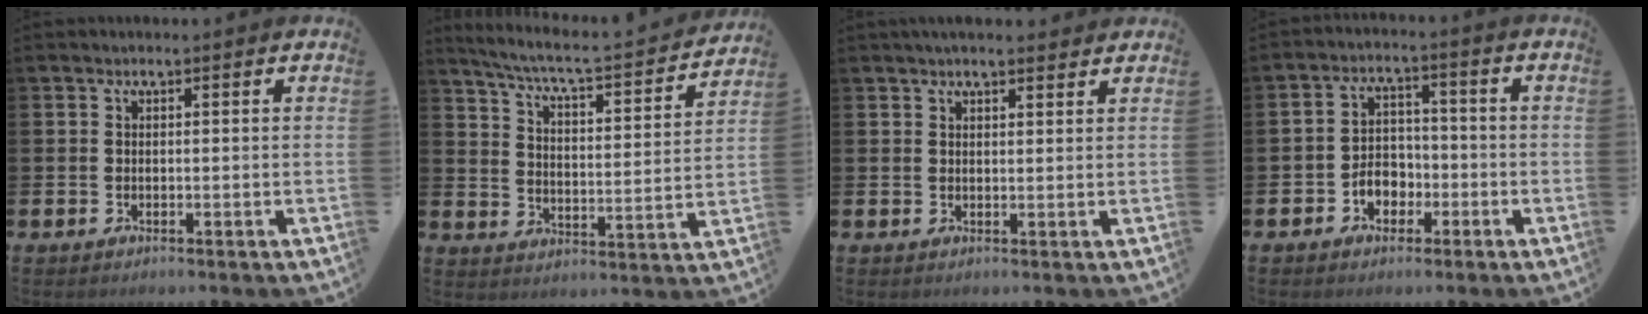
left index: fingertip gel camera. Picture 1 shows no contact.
{"total": 5.8, "force": [5.3, 0.5, 2.4], "torque": [-0.068, -0.047, 0.080]}
{"total": 2.7, "force": [2.5, 0.4, 0.7], "torque": [-0.012, -0.008, 0.045]}
{"total": 4.0, "force": [-2.0, 3.1, 1.6], "torque": [-0.025, 0.002, -0.046]}